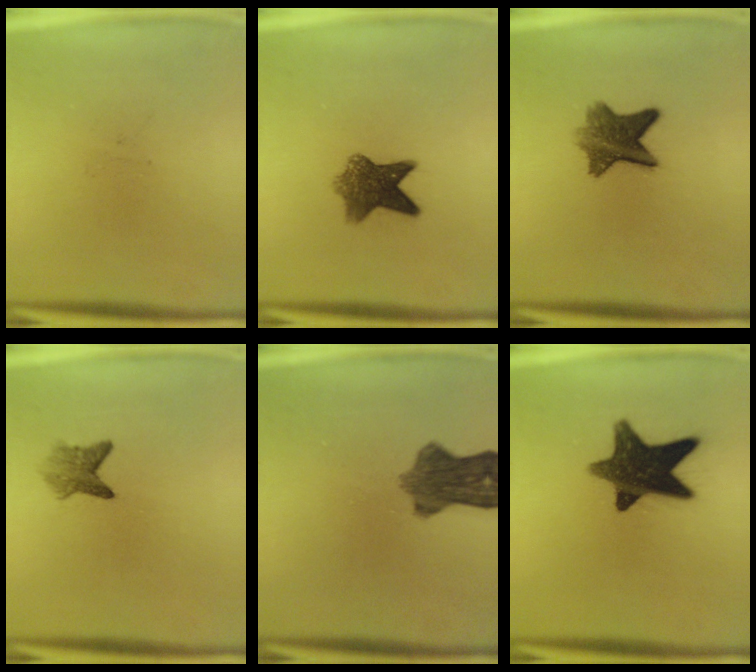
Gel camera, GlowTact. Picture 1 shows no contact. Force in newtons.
{"total": 7.3}
{"total": 7.5}
{"total": 2.9}
{"total": 8.0}
{"total": 14.1}